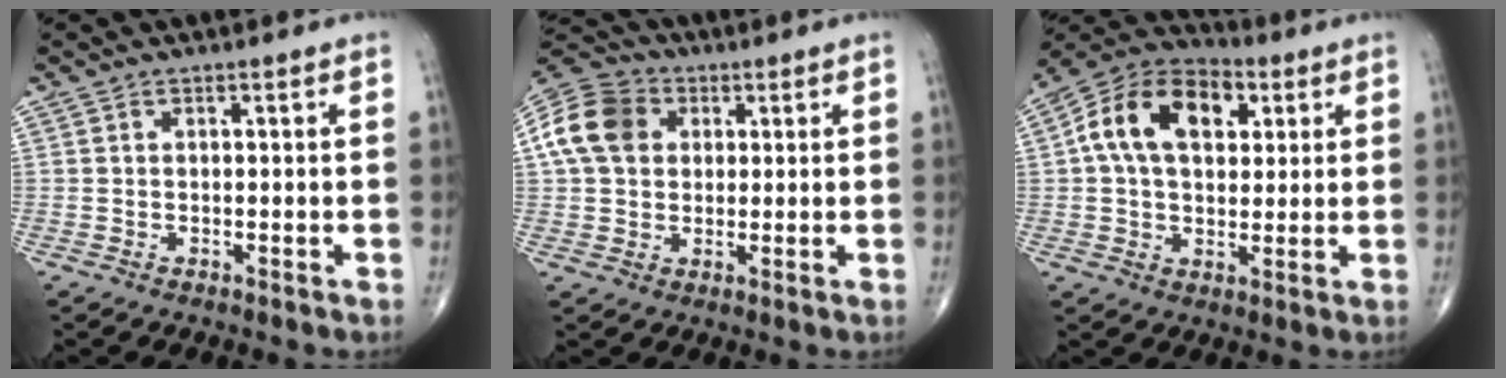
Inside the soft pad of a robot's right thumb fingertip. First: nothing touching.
{"total": 12.4, "force": [2.9, 9.8, 7.0], "torque": [-0.125, 0.015, 0.042]}
{"total": 16.1, "force": [4.2, 10.5, 11.5], "torque": [-0.177, 0.012, 0.063]}